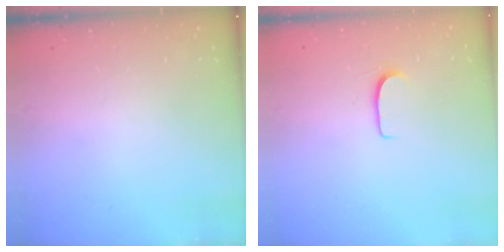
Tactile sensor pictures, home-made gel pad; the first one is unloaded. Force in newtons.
{"total": 5.8, "press": 5.8, "slide": 0.4}